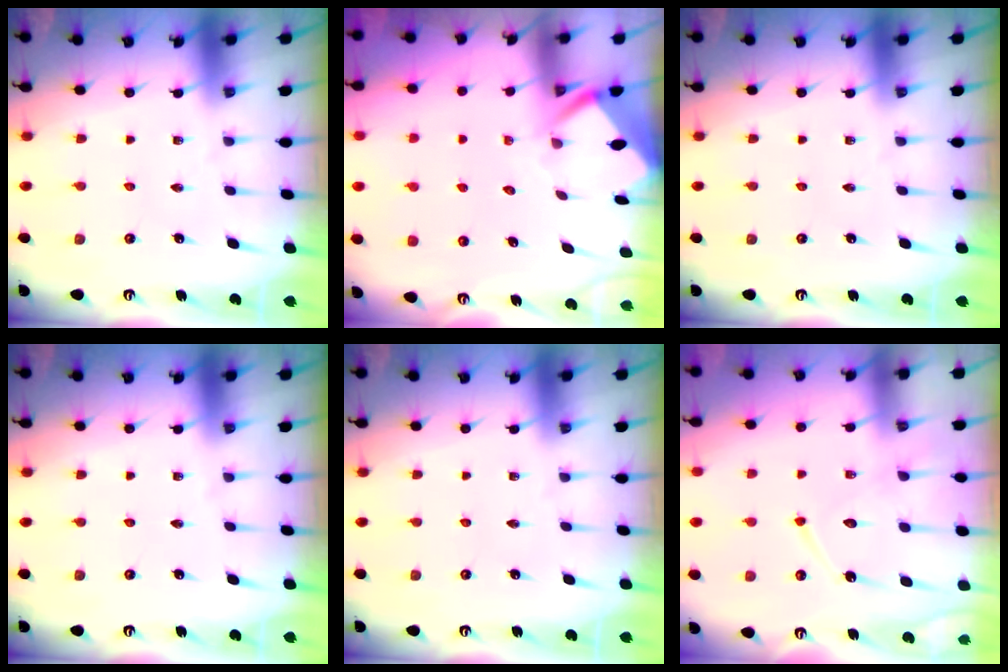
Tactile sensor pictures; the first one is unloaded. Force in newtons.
{"total": 2.3, "press": 2.3, "slide": 0.2}
{"total": 0.0}
{"total": 0.0}
{"total": 0.0}
{"total": 13.2, "press": 13.1, "slide": 1.2}